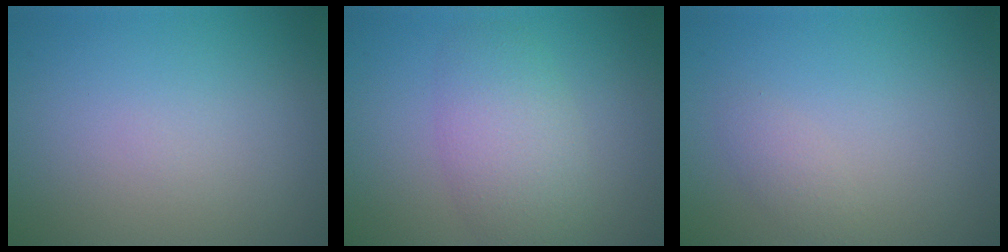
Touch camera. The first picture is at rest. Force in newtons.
{"total": 4.6, "press": 4.6, "slide": 0.1}
{"total": 1.1, "press": 1.1, "slide": 0.0}